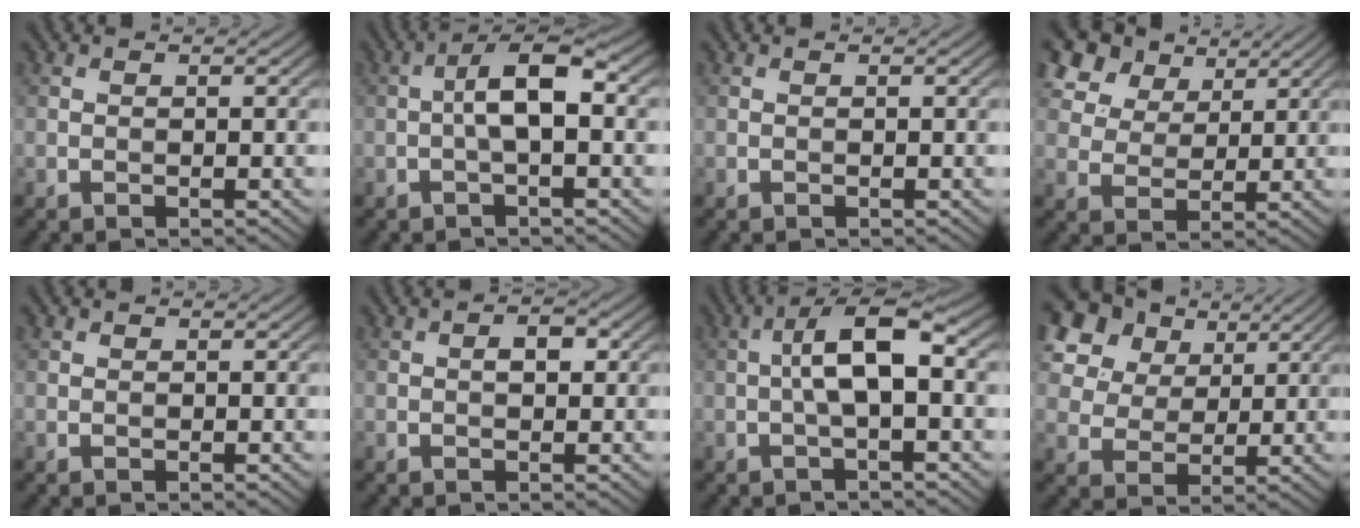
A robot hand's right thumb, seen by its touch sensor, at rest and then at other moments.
{"total": 5.3, "force": [-0.3, 1.5, 5.1], "torque": [-0.094, 0.017, -0.012]}
{"total": 0.0}
{"total": 10.9, "force": [6.7, 7.0, 4.9], "torque": [-0.155, 0.012, 0.137]}
{"total": 0.0}
{"total": 2.0, "force": [0.2, 1.1, 1.6], "torque": [-0.022, 0.002, 0.000]}
{"total": 6.6, "force": [-0.1, 1.8, 6.3], "torque": [-0.114, 0.020, -0.010]}
{"total": 13.7, "force": [7.7, 9.3, 6.4], "torque": [-0.195, 0.029, 0.170]}